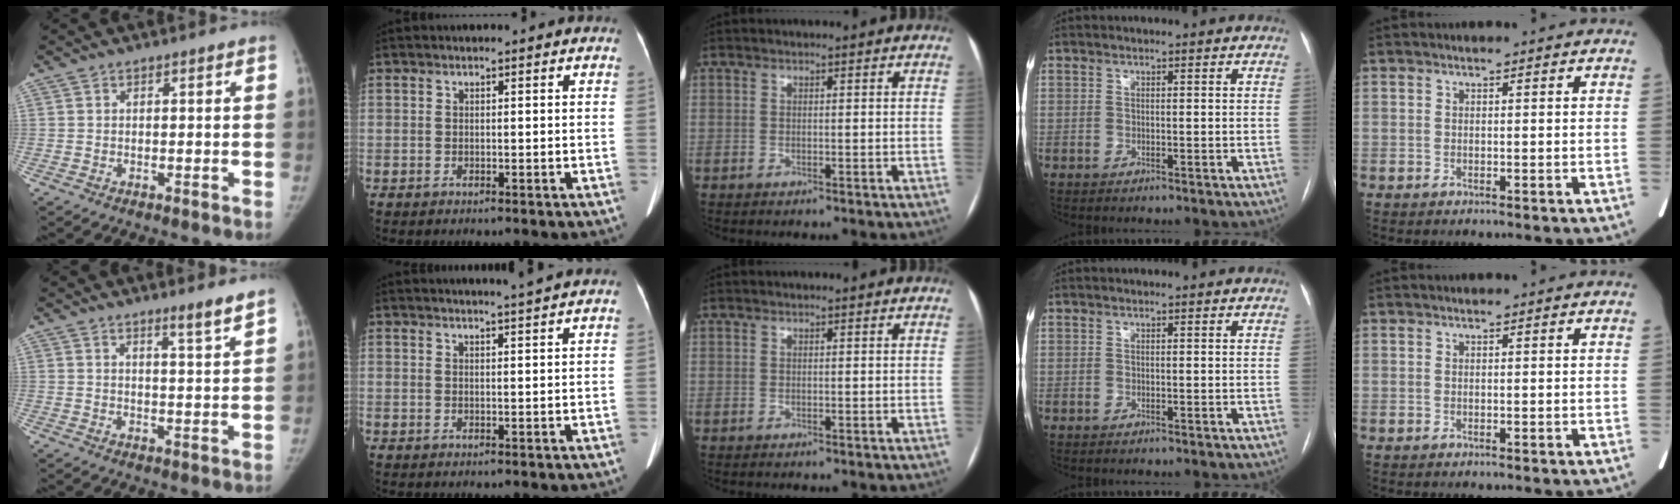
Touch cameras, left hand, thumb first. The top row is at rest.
{"thumb": {"total": 4.1, "force": [3.2, -0.3, 2.5], "torque": [-0.035, -0.034, 0.050]}, "index": {"total": 3.5, "force": [3.1, -1.2, 1.3], "torque": [-0.017, -0.004, 0.039]}}